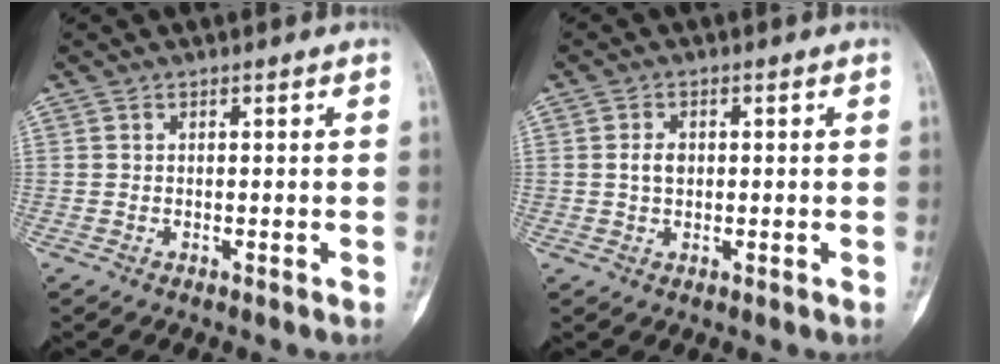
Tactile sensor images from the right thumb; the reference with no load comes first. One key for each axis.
{"total": 2.5, "fx": 0.2, "fy": 1.8, "fz": 1.7, "tx": -0.027, "ty": 0.004, "tz": 0.004}